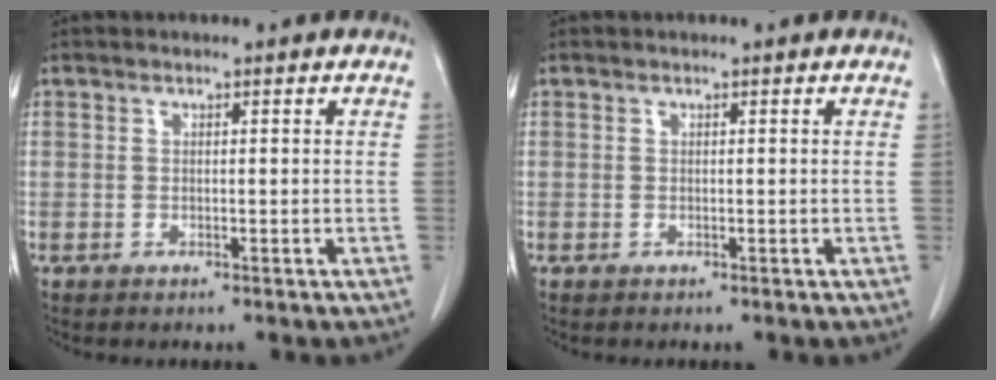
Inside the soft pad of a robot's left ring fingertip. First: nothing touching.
{"total": 0.0}